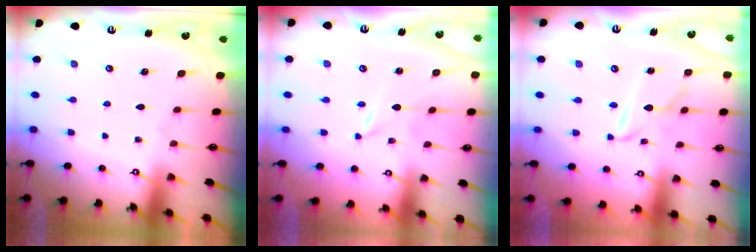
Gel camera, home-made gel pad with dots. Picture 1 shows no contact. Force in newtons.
{"total": 0.0}
{"total": 7.4, "press": 7.4, "slide": 0.6}